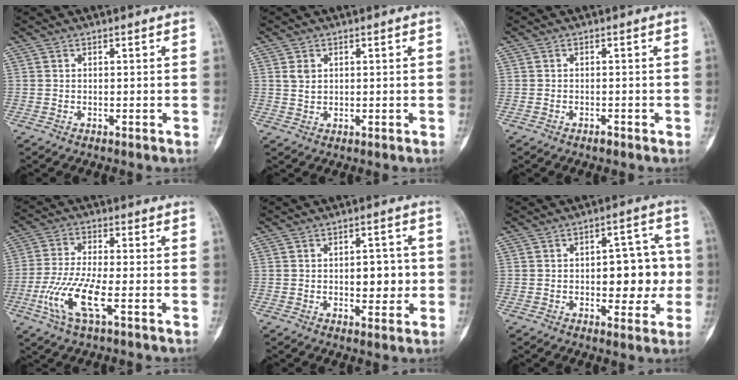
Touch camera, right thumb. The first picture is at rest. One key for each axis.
{"total": 2.3, "fx": 0.8, "fy": 1.7, "fz": 1.3, "tx": -0.018, "ty": -0.003, "tz": 0.019}
{"total": 0.8, "fx": -0.6, "fy": 0.3, "fz": 0.4, "tx": -0.004, "ty": 0.005, "tz": -0.010}
{"total": 10.1, "fx": -3.5, "fy": 2.6, "fz": 9.1, "tx": -0.212, "ty": 0.004, "tz": -0.072}
{"total": 6.1, "fx": -0.2, "fy": 3.5, "fz": 5.0, "tx": -0.039, "ty": 0.004, "tz": -0.002}
{"total": 11.1, "fx": -0.6, "fy": 6.0, "fz": 9.3, "tx": -0.074, "ty": 0.024, "tz": -0.005}